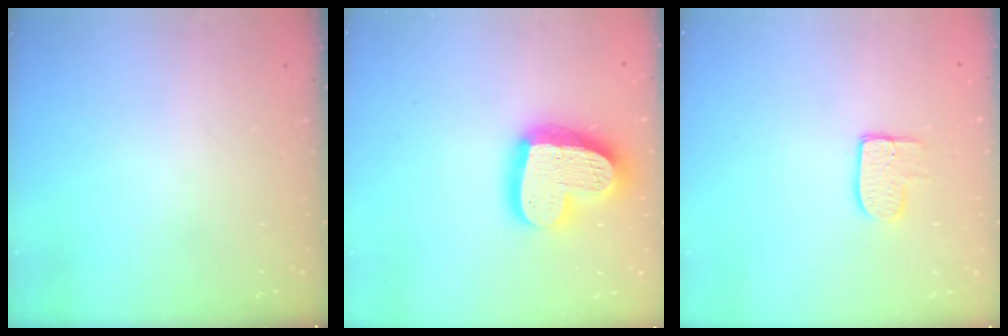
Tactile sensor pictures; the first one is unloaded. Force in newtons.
{"total": 21.7, "press": 21.6, "slide": 2.0}
{"total": 7.4, "press": 7.4, "slide": 0.2}